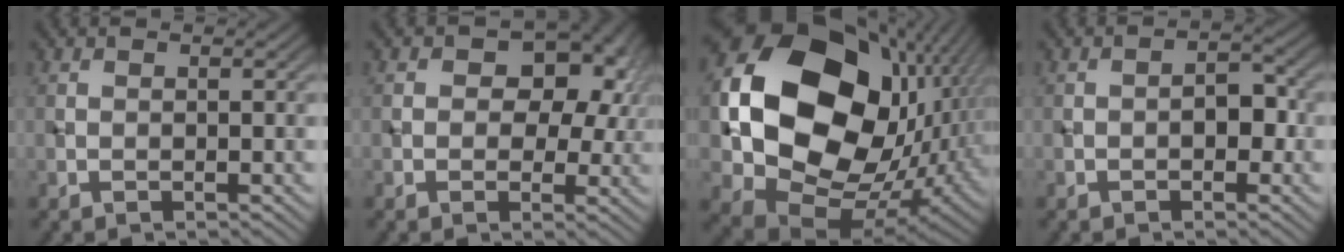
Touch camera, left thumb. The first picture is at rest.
{"total": 9.7, "force": [2.3, 6.8, 6.6], "torque": [-0.068, 0.017, 0.009]}
{"total": 20.2, "force": [2.8, 15.7, 12.4], "torque": [-0.269, -0.027, 0.069]}
{"total": 2.6, "force": [-0.8, 1.5, 2.1], "torque": [-0.027, 0.007, -0.016]}